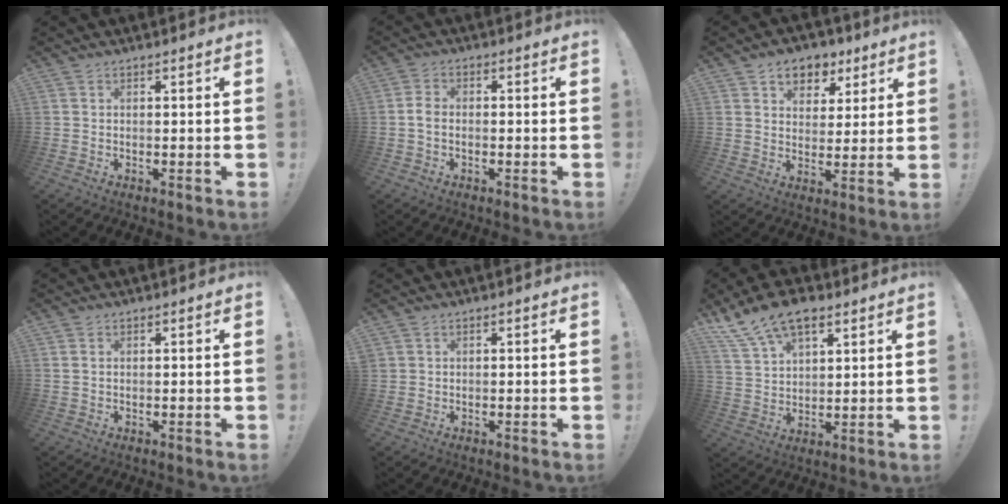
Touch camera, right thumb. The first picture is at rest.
{"total": 2.8, "force": [-0.8, 1.8, 2.0], "torque": [-0.040, 0.008, -0.015]}
{"total": 8.3, "force": [4.7, 6.3, 2.7], "torque": [-0.028, -0.026, 0.090]}
{"total": 0.9, "force": [0.5, 0.6, 0.5], "torque": [-0.011, 0.003, 0.010]}
{"total": 1.0, "force": [0.7, 0.7, 0.3], "torque": [-0.004, 0.001, 0.013]}
{"total": 12.9, "force": [8.5, 6.5, 7.1], "torque": [-0.139, -0.038, 0.163]}